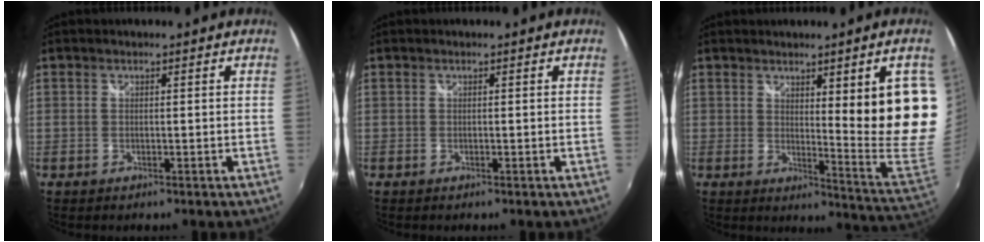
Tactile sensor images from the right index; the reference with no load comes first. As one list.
[{"total": 0.0}, {"total": 15.7, "force": [4.1, 1.0, 15.1], "torque": [-0.175, -0.019, 0.071]}]